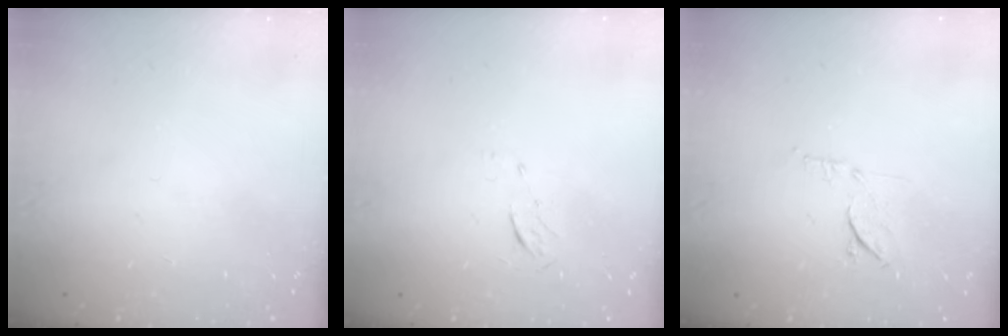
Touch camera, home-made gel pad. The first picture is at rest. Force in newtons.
{"total": 4.0, "press": 3.7, "slide": 1.3}
{"total": 7.8, "press": 7.8, "slide": 0.9}